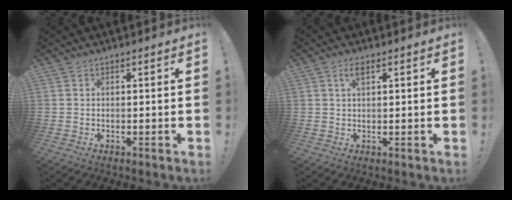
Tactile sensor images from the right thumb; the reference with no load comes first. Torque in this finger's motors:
{"motor_torque": [-0.21, 0.20, 0.00, 0.01, 0.00]}